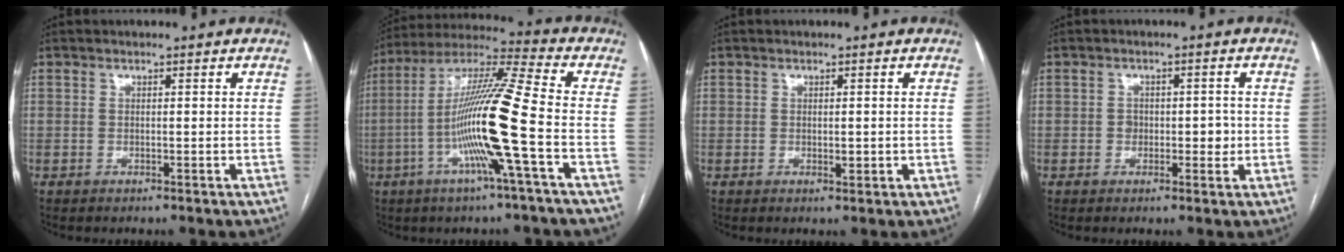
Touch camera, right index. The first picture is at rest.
{"total": 16.4, "force": [-4.2, -1.5, 15.8], "torque": [-0.303, -0.002, -0.092]}
{"total": 1.3, "force": [-0.1, 0.4, 1.2], "torque": [-0.019, -0.004, 0.002]}
{"total": 3.1, "force": [-0.4, 2.0, 2.4], "torque": [-0.026, 0.007, -0.003]}